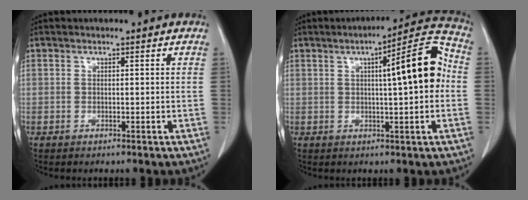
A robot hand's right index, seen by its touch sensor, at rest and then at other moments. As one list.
[{"total": 11.3, "force": [1.2, 1.4, 11.2], "torque": [-0.149, 0.029, 0.012]}]